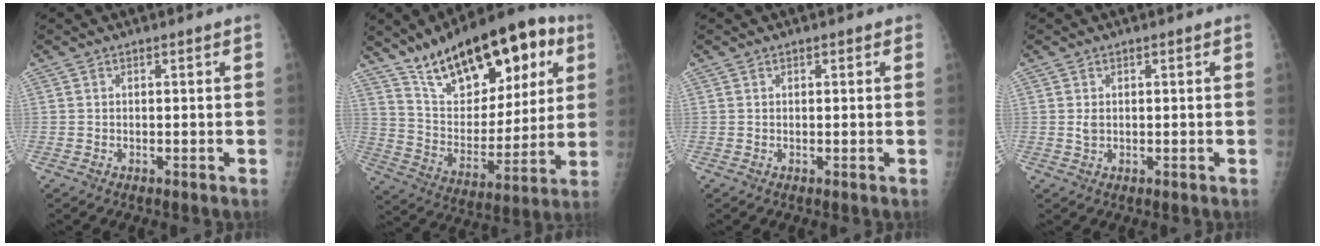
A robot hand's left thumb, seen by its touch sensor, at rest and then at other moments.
{"total": 25.8, "force": [13.9, 12.1, 18.0], "torque": [-0.235, -0.028, 0.234]}
{"total": 0.8, "force": [0.5, 0.5, 0.4], "torque": [0.000, -0.001, 0.002]}
{"total": 1.3, "force": [0.2, 0.9, 0.9], "torque": [-0.013, -0.002, 0.007]}